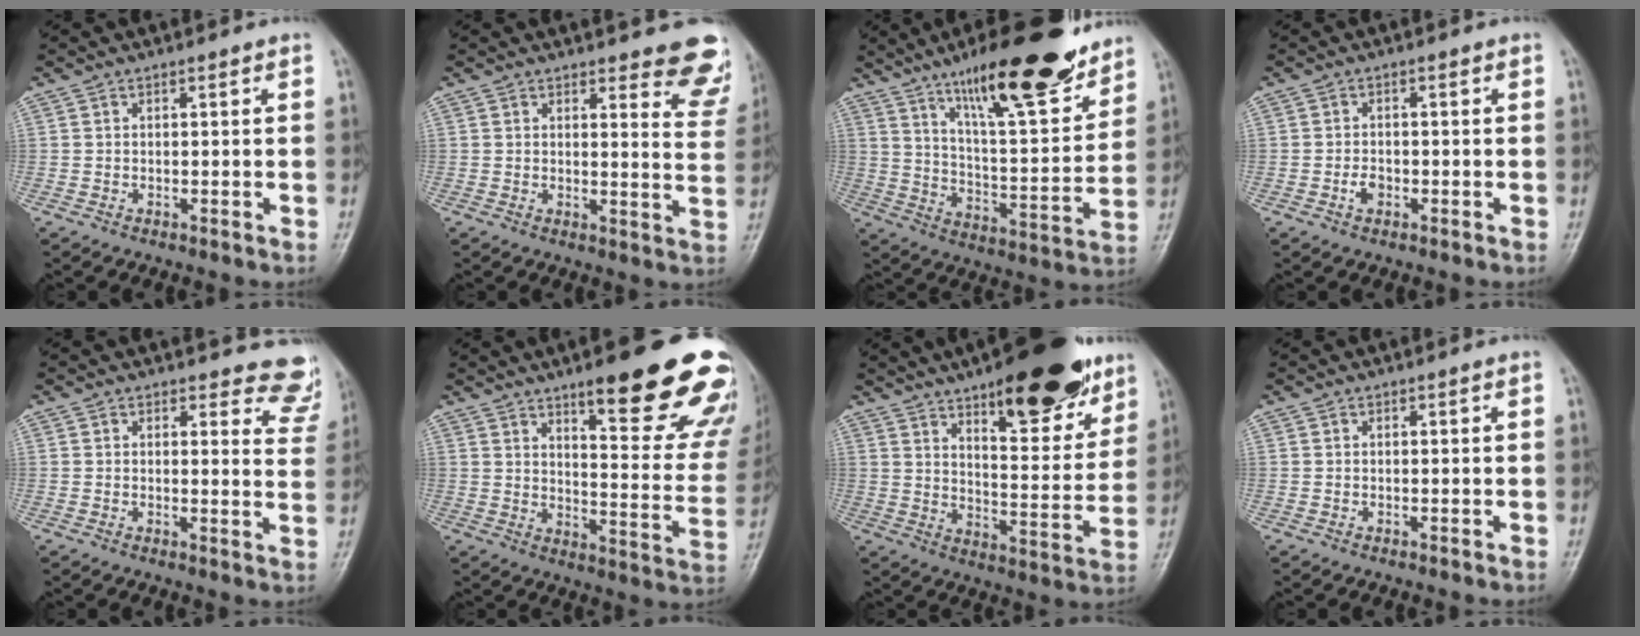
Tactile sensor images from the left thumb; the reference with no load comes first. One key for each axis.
{"total": 10.9, "fx": 9.1, "fy": 3.3, "fz": 5.0, "tx": -0.014, "ty": -0.059, "tz": 0.081}
{"total": 23.1, "fx": 15.8, "fy": 5.6, "fz": 15.9, "tx": -0.213, "ty": -0.071, "tz": 0.257}
{"total": 2.1, "fx": -0.8, "fy": 1.5, "fz": 1.3, "tx": -0.017, "ty": 0.003, "tz": -0.018}
{"total": 9.2, "fx": 8.6, "fy": 3.1, "fz": 0.7, "tx": 0.046, "ty": -0.067, "tz": 0.059}
{"total": 24.1, "fx": 15.6, "fy": 5.7, "fz": 17.5, "tx": -0.186, "ty": -0.077, "tz": 0.206}
{"total": 23.4, "fx": 14.8, "fy": 7.9, "fz": 16.2, "tx": -0.187, "ty": -0.060, "tz": 0.221}
{"total": 0.0}